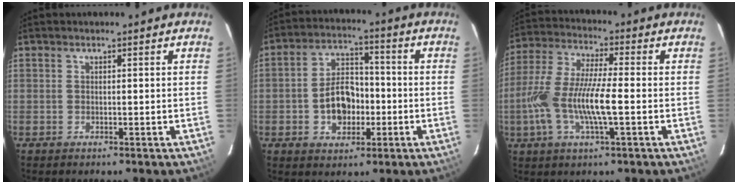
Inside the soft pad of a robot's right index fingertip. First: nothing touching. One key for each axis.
{"total": 9.4, "fx": -2.3, "fy": 6.5, "fz": 6.4, "tx": -0.125, "ty": 0.022, "tz": -0.030}
{"total": 13.3, "fx": -2.9, "fy": 2.9, "fz": 12.6, "tx": -0.265, "ty": -0.003, "tz": -0.058}